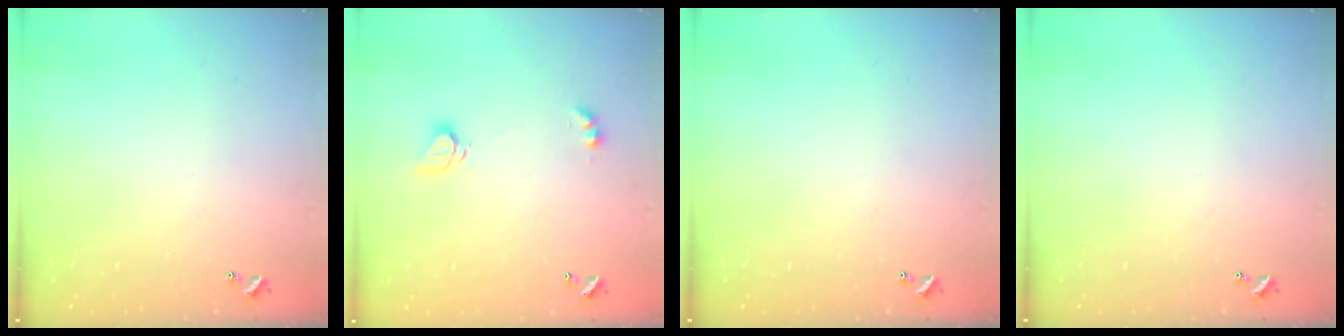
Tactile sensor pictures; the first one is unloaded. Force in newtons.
{"total": 4.0, "press": 4.0, "slide": 0.3}
{"total": 0.0}
{"total": 0.0}